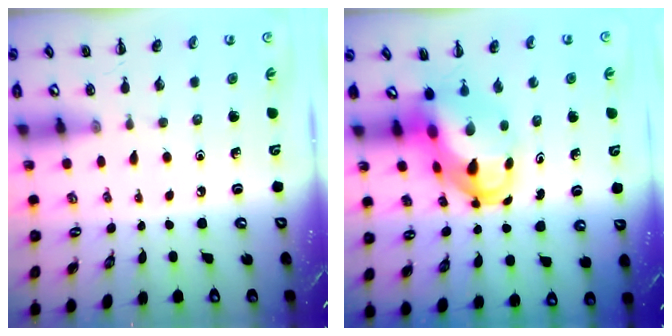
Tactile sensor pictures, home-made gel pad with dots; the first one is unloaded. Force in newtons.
{"total": 6.8, "press": 6.6, "slide": 1.4}